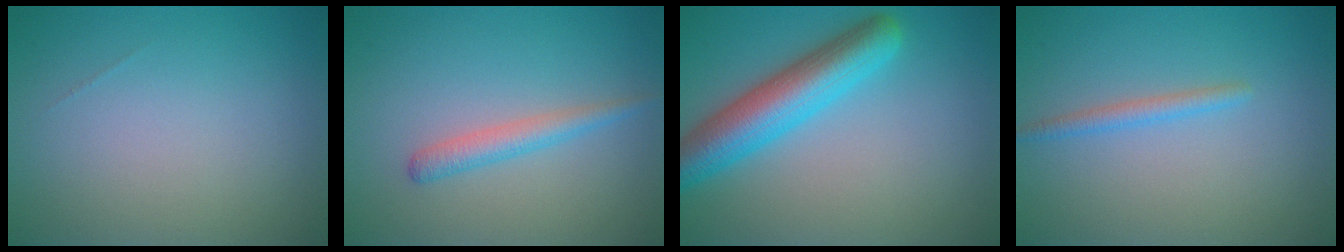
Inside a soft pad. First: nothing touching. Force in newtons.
{"total": 2.0, "press": 2.0, "slide": 0.0}
{"total": 6.6, "press": 6.5, "slide": 0.2}
{"total": 1.4, "press": 1.4, "slide": 0.0}